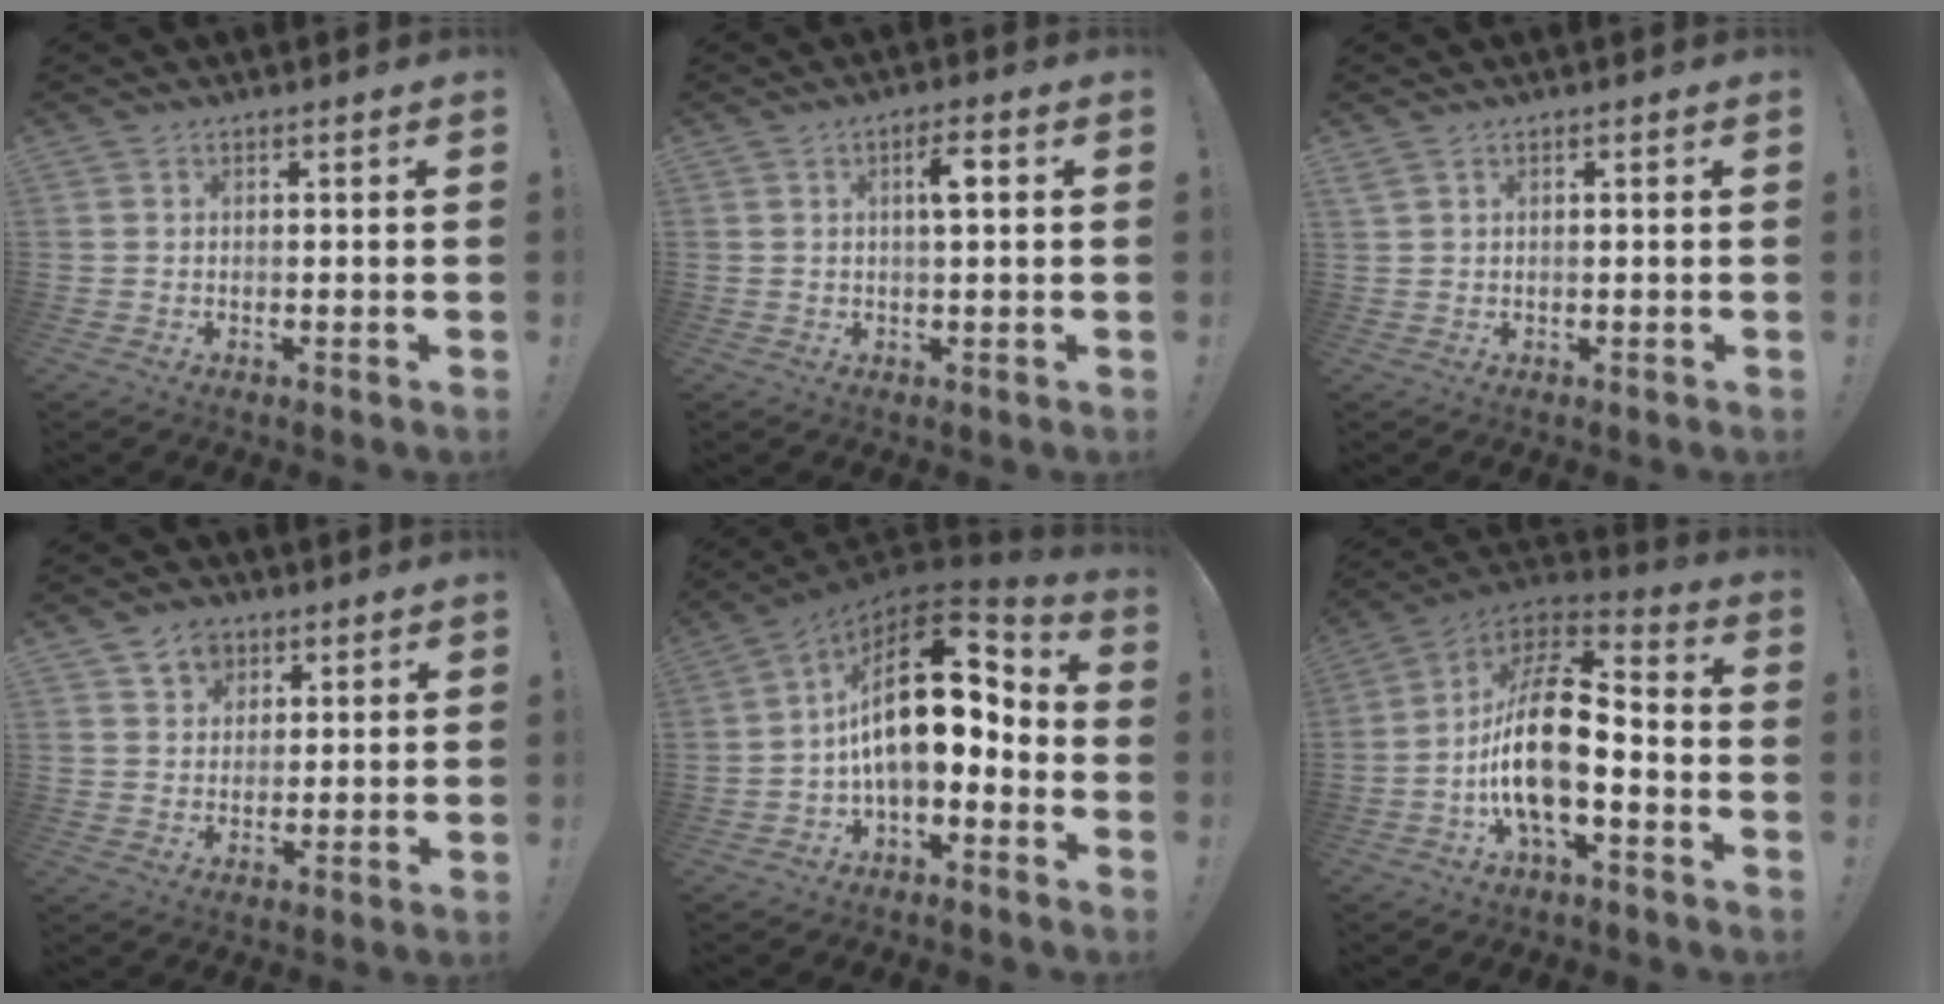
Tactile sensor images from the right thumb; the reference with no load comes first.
{"total": 4.9, "force": [1.0, 1.1, 4.7], "torque": [-0.072, 0.000, 0.008]}
{"total": 1.2, "force": [0.9, 0.3, 0.8], "torque": [-0.021, 0.002, 0.017]}
{"total": 6.3, "force": [3.6, 5.1, 1.0], "torque": [-0.010, -0.021, 0.069]}
{"total": 20.2, "force": [2.6, 9.9, 17.4], "torque": [-0.309, -0.002, 0.047]}
{"total": 19.8, "force": [-4.4, 8.8, 17.2], "torque": [-0.341, 0.025, -0.074]}